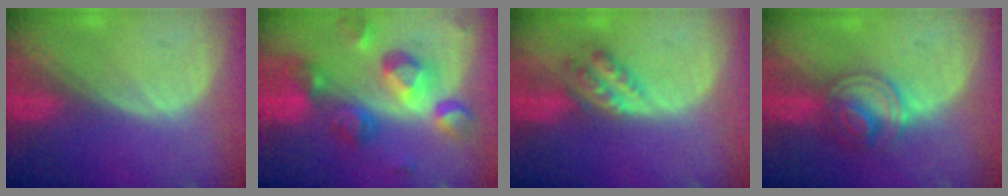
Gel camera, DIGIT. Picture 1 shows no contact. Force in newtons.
{"total": 10.4, "press": 9.3, "slide": 4.8}
{"total": 4.5, "press": 4.0, "slide": 2.0}
{"total": 6.3, "press": 5.5, "slide": 3.1}